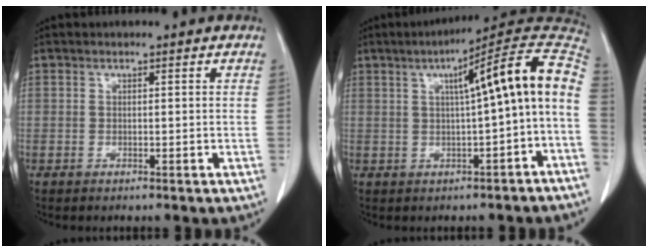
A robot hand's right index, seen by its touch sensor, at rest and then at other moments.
{"total": 13.1, "force": [0.7, 0.3, 13.1], "torque": [-0.178, 0.040, 0.003]}